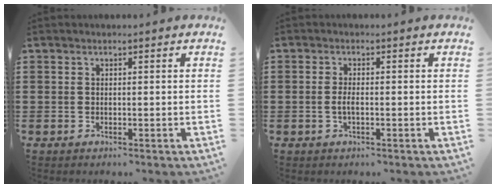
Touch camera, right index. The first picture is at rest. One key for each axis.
{"total": 1.9, "fx": -0.4, "fy": 0.5, "fz": 1.8, "tx": -0.041, "ty": -0.003, "tz": -0.009}